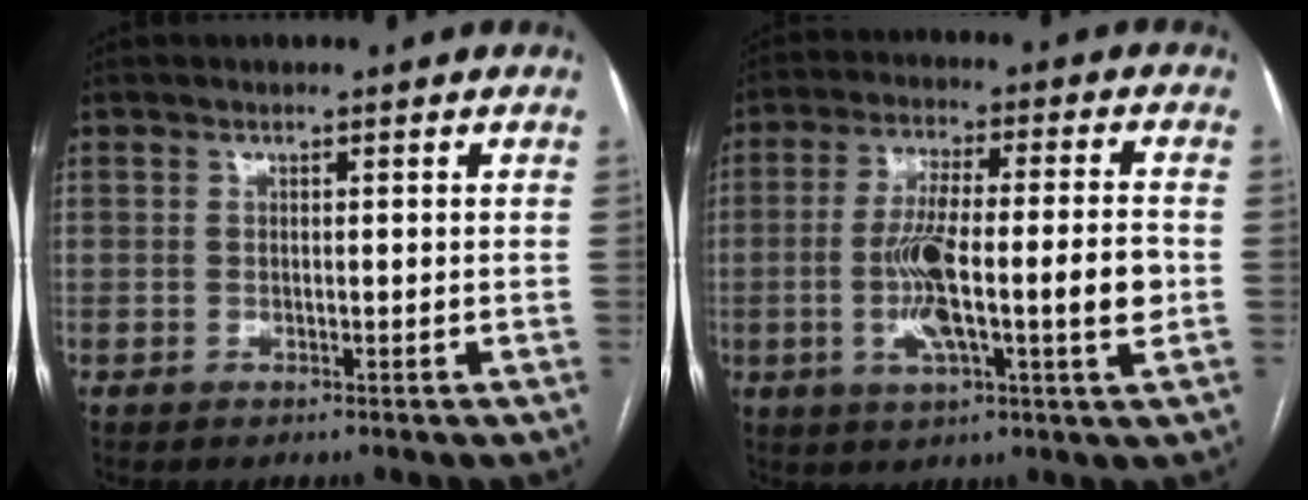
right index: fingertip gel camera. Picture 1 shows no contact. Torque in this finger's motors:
{"motor_torque": [1.94, -0.20, 0.93, 0.21]}